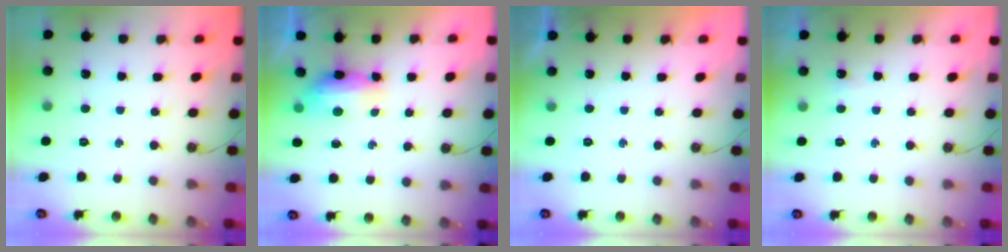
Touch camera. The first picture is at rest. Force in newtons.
{"total": 7.5, "press": 7.4, "slide": 1.1}
{"total": 0.0}
{"total": 5.1, "press": 2.6, "slide": 4.4}